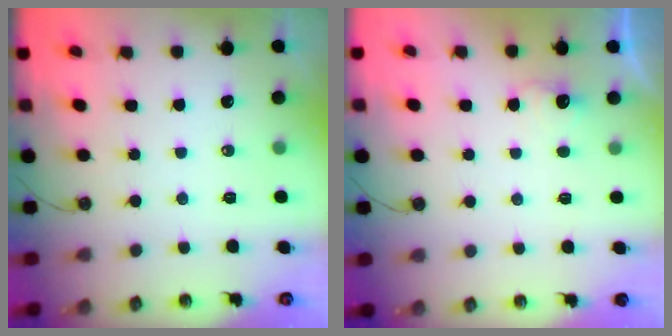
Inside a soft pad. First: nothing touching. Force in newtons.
{"total": 2.9, "press": 2.8, "slide": 0.9}